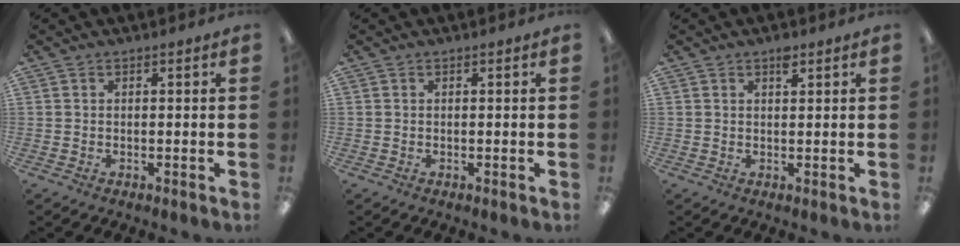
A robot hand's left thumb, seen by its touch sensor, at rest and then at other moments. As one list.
[{"total": 0.0}, {"total": 2.3, "force": [1.6, 0.8, 1.5], "torque": [-0.016, -0.006, 0.025]}]